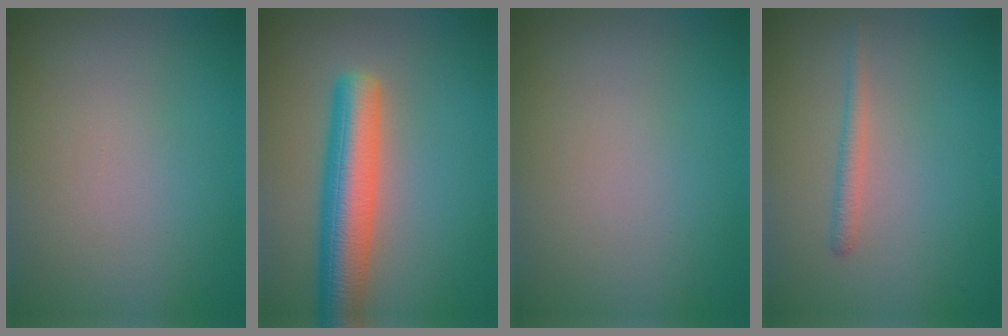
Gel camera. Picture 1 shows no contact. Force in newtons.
{"total": 7.0, "press": 7.0, "slide": 0.5}
{"total": 0.0}
{"total": 1.3, "press": 1.3, "slide": 0.0}